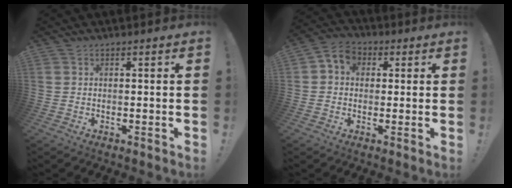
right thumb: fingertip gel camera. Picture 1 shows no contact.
{"total": 5.7, "force": [1.1, 4.8, 2.8], "torque": [-0.047, 0.003, 0.023]}